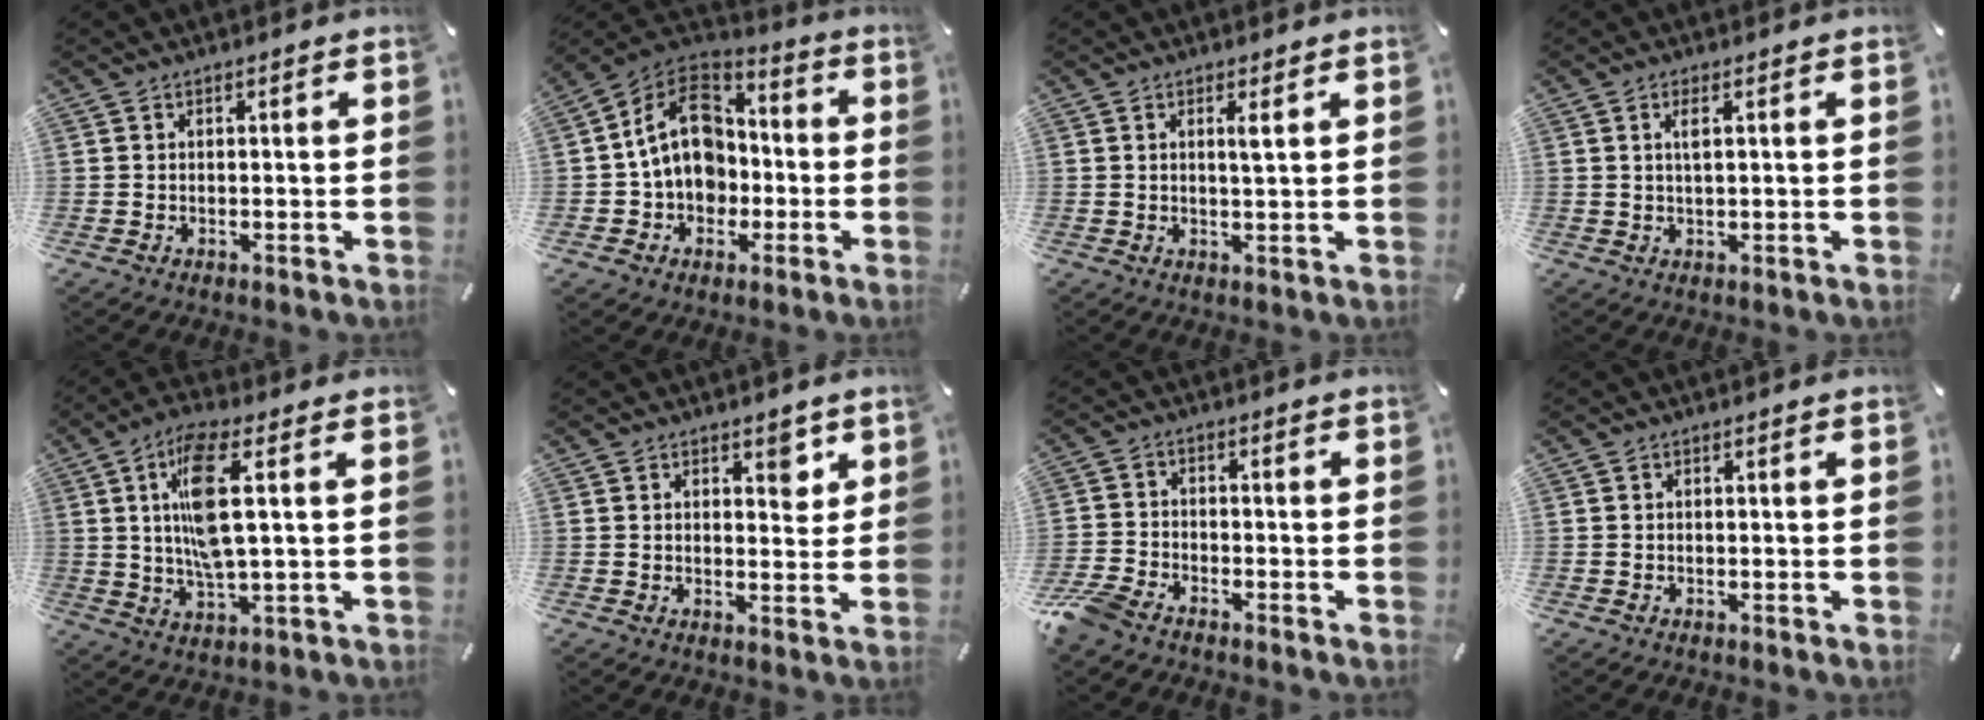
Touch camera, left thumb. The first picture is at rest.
{"total": 15.1, "force": [-0.8, 12.7, 8.2], "torque": [-0.159, 0.017, -0.012]}
{"total": 2.5, "force": [0.9, 0.2, 2.3], "torque": [-0.041, -0.004, 0.010]}
{"total": 2.5, "force": [0.7, 0.6, 2.4], "torque": [-0.049, 0.004, 0.009]}
{"total": 11.5, "force": [2.0, 3.3, 10.8], "torque": [-0.215, -0.005, 0.028]}
{"total": 4.3, "force": [2.0, 2.5, 2.8], "torque": [-0.020, -0.011, 0.027]}
{"total": 5.2, "force": [-4.5, 2.0, 1.8], "torque": [-0.058, 0.009, -0.093]}
{"total": 0.0}